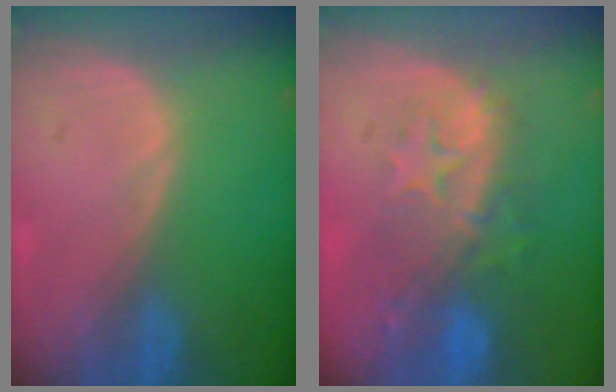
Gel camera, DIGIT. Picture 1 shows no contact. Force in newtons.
{"total": 9.9, "press": 8.7, "slide": 4.7}